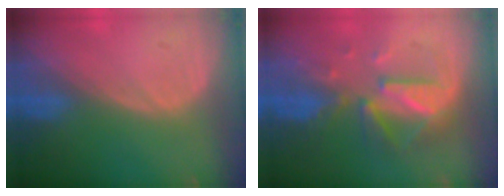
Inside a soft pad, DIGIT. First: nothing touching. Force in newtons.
{"total": 8.1, "press": 8.0, "slide": 1.4}